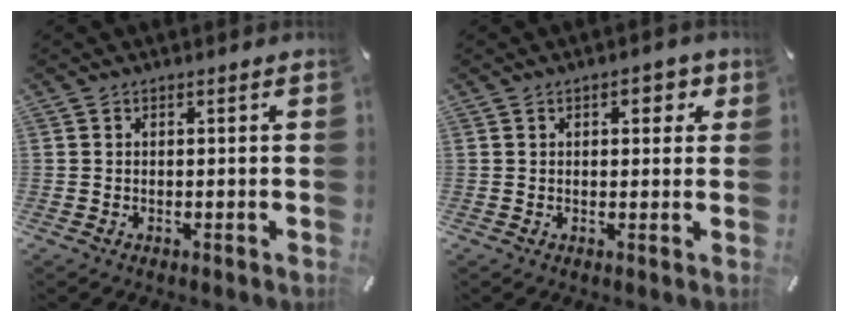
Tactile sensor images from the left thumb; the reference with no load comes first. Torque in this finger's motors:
{"motor_torque": [0.80, 0.67, 0.69, -0.21, -0.06]}